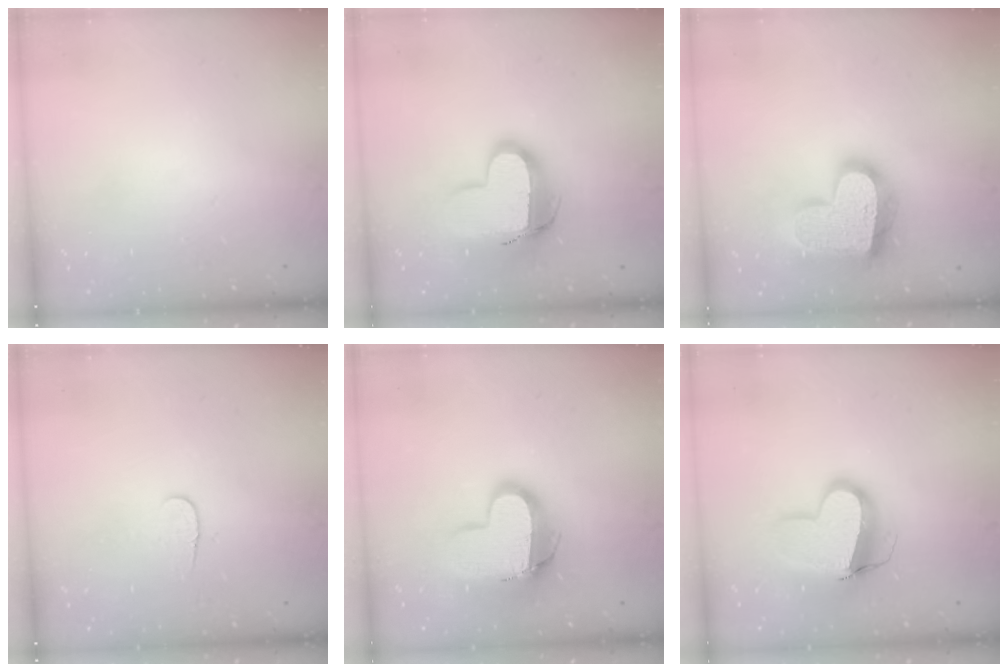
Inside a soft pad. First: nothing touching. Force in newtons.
{"total": 14.0, "press": 13.9, "slide": 1.4}
{"total": 21.7, "press": 21.6, "slide": 1.5}
{"total": 4.5, "press": 4.5, "slide": 0.5}
{"total": 14.8, "press": 14.7, "slide": 1.2}
{"total": 13.6, "press": 13.5, "slide": 1.7}